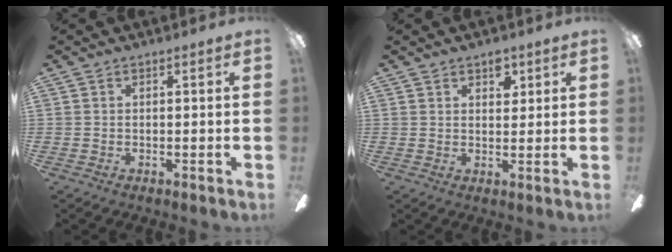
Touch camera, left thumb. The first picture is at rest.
{"total": 4.1, "force": [2.6, 2.3, 2.1], "torque": [-0.014, -0.010, 0.041]}